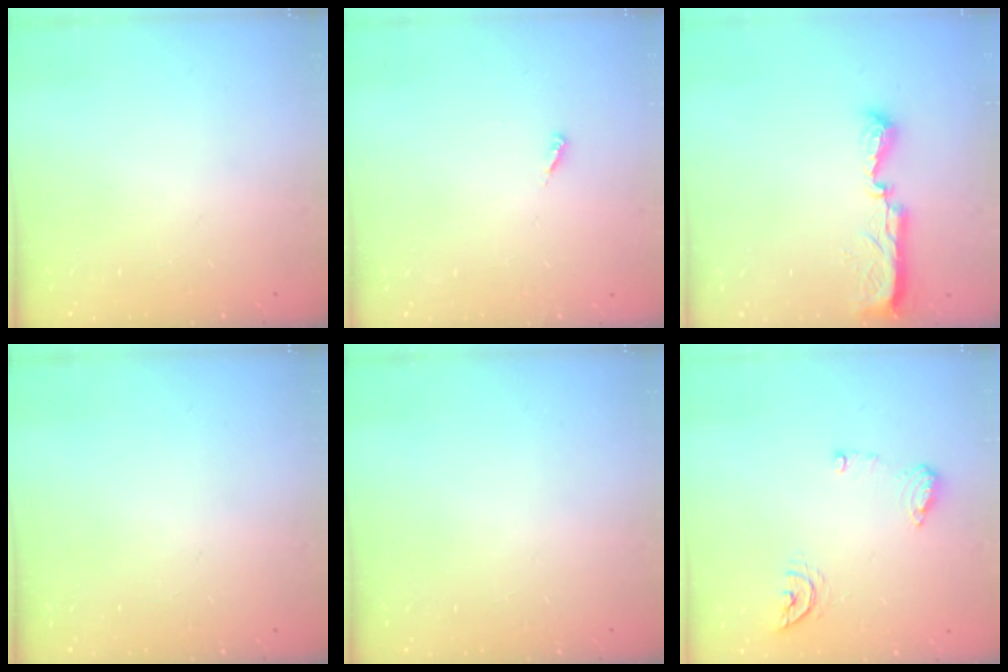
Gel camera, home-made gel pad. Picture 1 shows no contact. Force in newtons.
{"total": 2.1, "press": 2.1, "slide": 0.1}
{"total": 8.2, "press": 8.1, "slide": 0.8}
{"total": 0.0}
{"total": 0.0}
{"total": 7.8, "press": 7.8, "slide": 0.1}